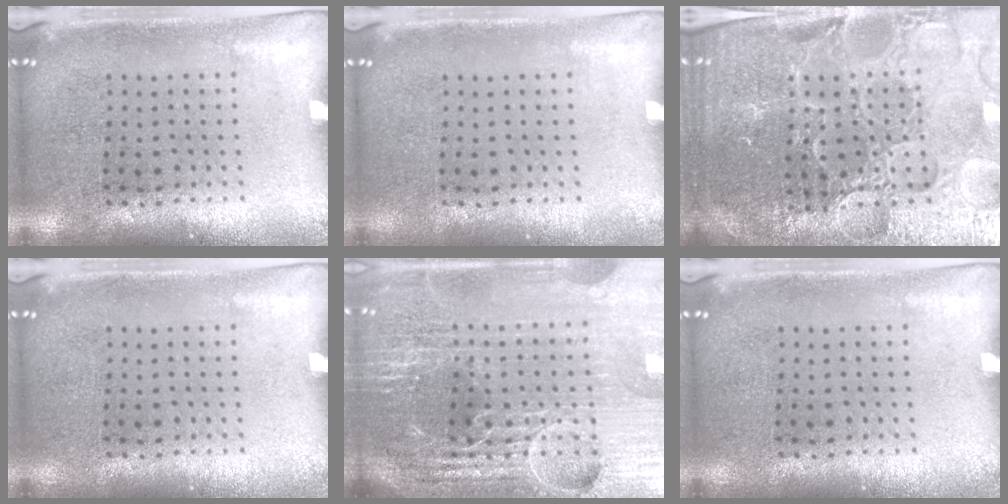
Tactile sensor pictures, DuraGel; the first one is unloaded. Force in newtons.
{"total": 0.0}
{"total": 5.7, "press": 5.2, "slide": 2.4}
{"total": 0.0}
{"total": 6.4, "press": 5.7, "slide": 3.1}
{"total": 0.0}